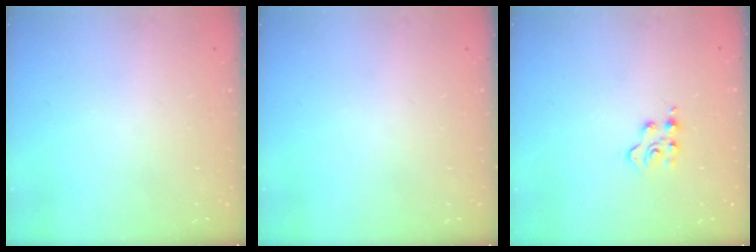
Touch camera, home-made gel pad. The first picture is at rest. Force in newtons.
{"total": 0.0}
{"total": 3.9, "press": 3.8, "slide": 0.5}